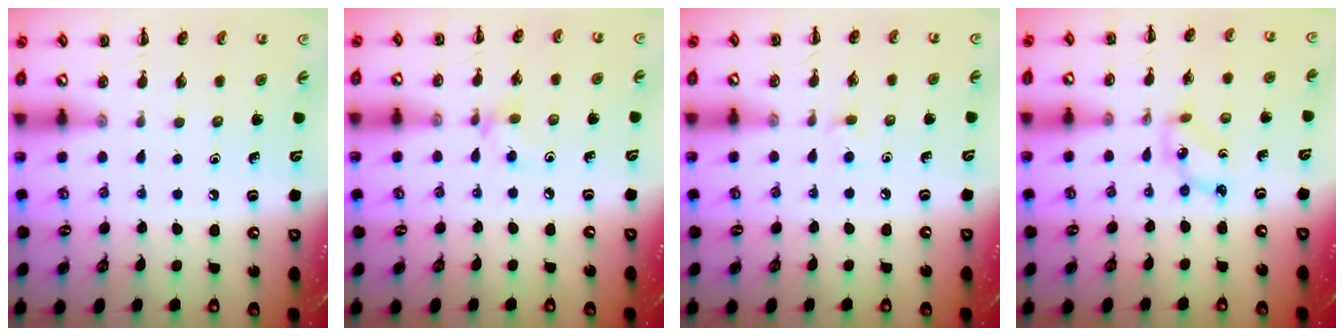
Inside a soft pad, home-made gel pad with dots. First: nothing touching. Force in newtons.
{"total": 4.7, "press": 4.5, "slide": 1.5}
{"total": 3.7, "press": 3.4, "slide": 1.6}
{"total": 2.8, "press": 2.7, "slide": 0.7}